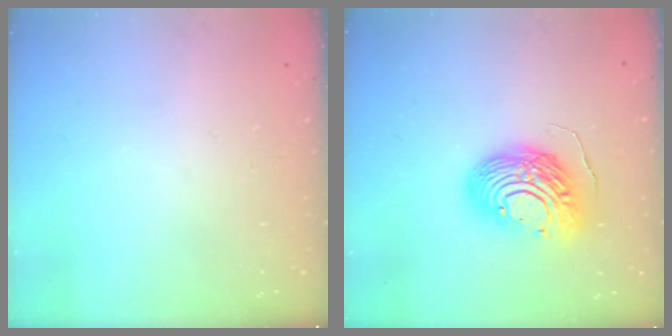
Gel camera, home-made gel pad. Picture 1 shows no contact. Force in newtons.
{"total": 15.7, "press": 15.7, "slide": 1.3}